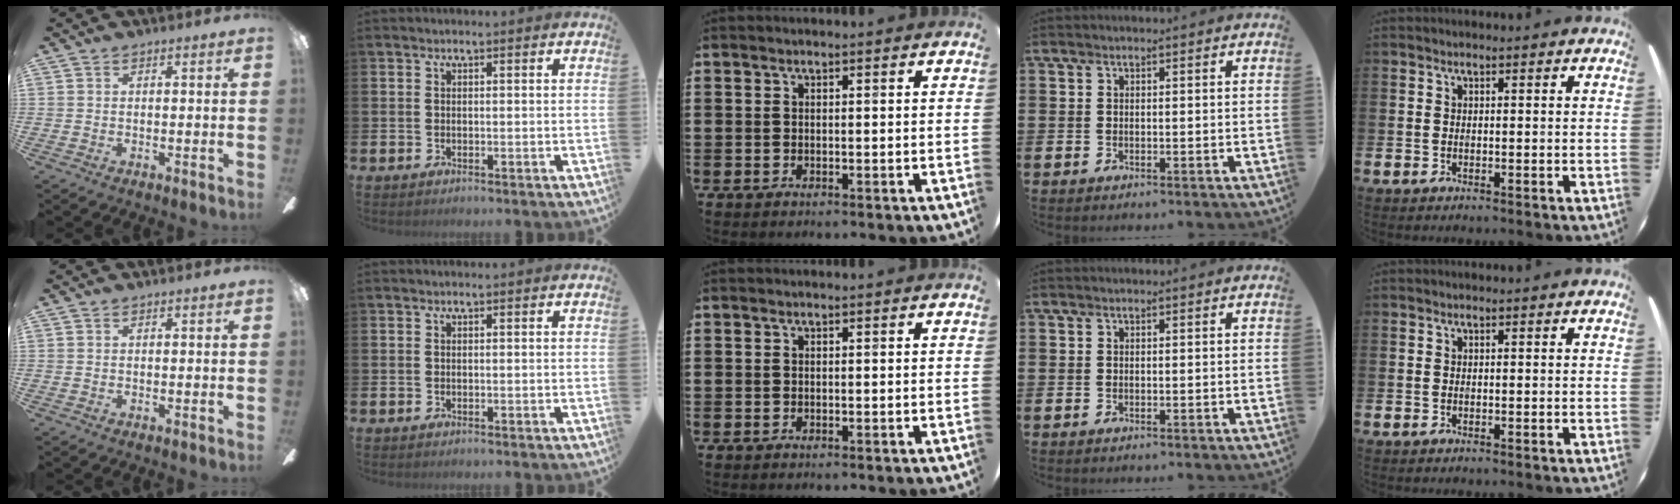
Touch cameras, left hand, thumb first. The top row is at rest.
{}